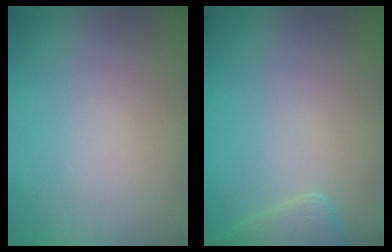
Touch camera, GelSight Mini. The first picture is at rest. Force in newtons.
{"total": 2.0, "press": 2.0, "slide": 0.2}